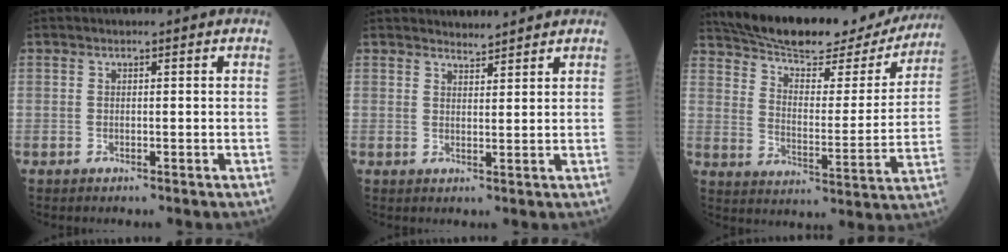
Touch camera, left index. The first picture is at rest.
{"total": 2.2, "force": [2.1, 0.0, -0.2], "torque": [-0.006, 0.006, 0.038]}
{"total": 23.4, "force": [21.0, 5.6, 8.7], "torque": [-0.139, -0.012, 0.288]}